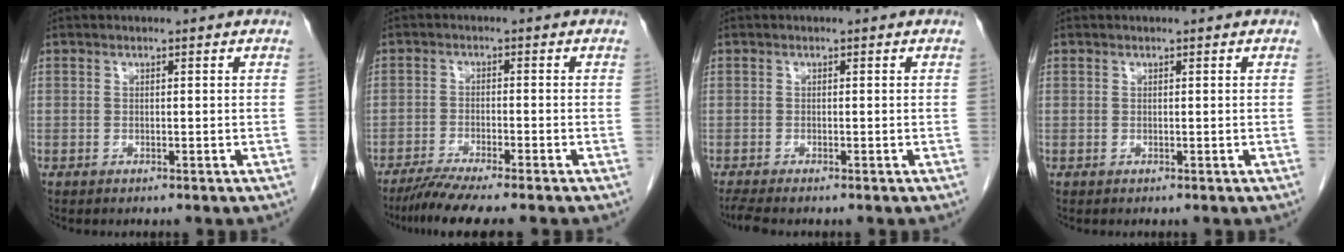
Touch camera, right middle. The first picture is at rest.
{"total": 7.0, "force": [-5.8, -0.5, 3.8], "torque": [-0.058, -0.020, -0.097]}
{"total": 2.7, "force": [-2.2, 0.0, 1.5], "torque": [-0.026, -0.008, -0.039]}
{"total": 0.0}